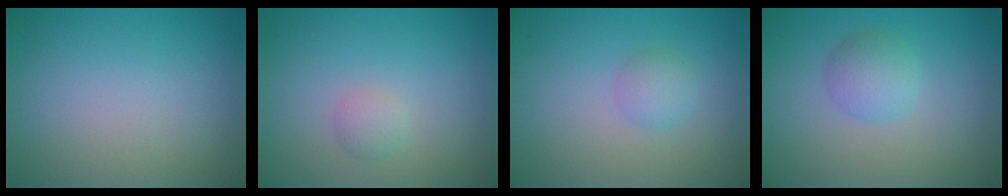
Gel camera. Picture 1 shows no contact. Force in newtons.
{"total": 1.1, "press": 1.1, "slide": 0.1}
{"total": 1.7, "press": 1.7, "slide": 0.0}
{"total": 2.5, "press": 2.5, "slide": 0.1}